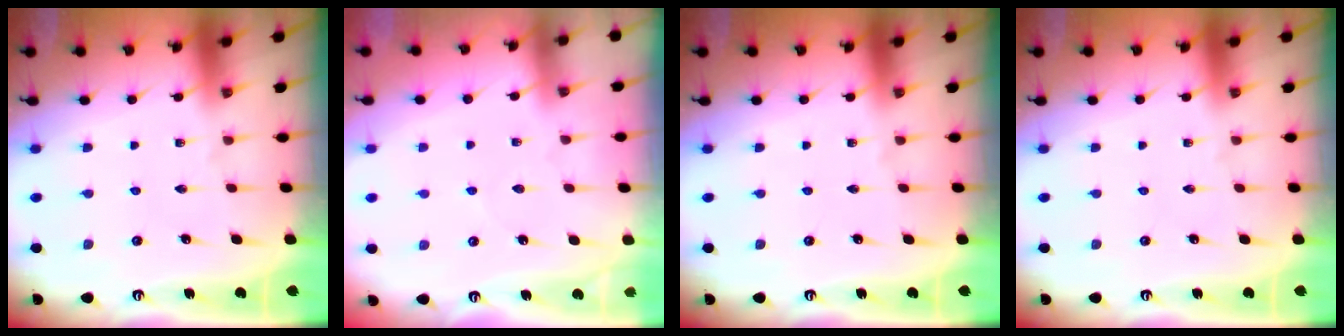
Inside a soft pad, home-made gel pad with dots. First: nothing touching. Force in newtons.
{"total": 2.6, "press": 2.6, "slide": 0.4}
{"total": 0.0}
{"total": 0.0}